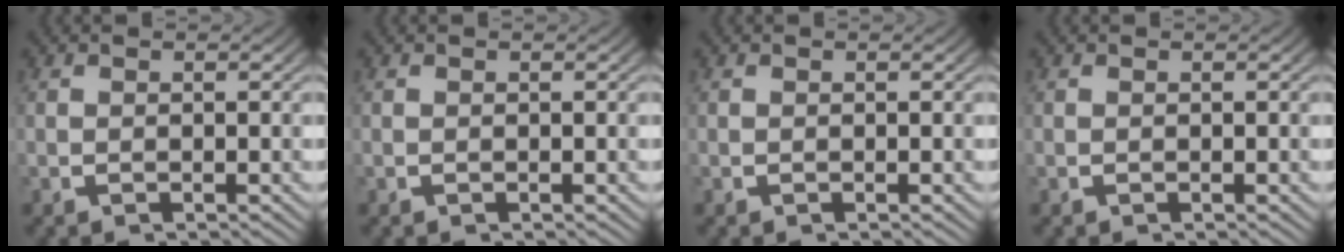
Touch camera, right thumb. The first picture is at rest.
{"total": 0.0}
{"total": 0.0}
{"total": 0.0}